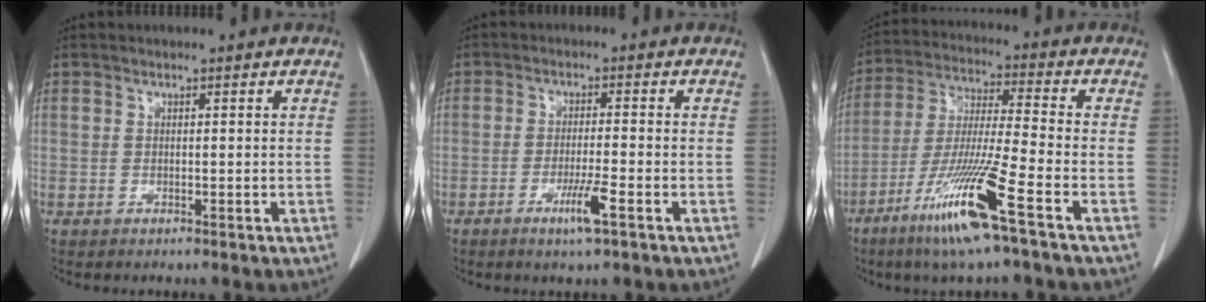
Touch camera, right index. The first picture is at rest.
{"total": 4.7, "force": [-2.4, -0.2, 4.0], "torque": [-0.074, -0.009, -0.044]}
{"total": 14.0, "force": [-7.5, -0.8, 11.8], "torque": [-0.240, -0.035, -0.144]}